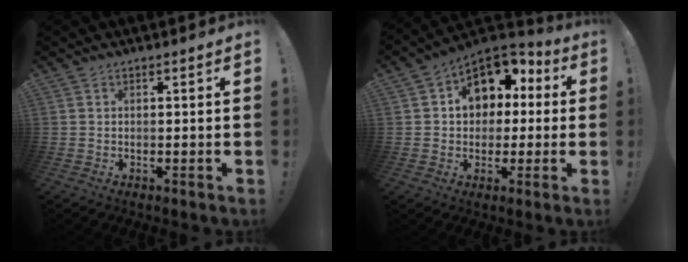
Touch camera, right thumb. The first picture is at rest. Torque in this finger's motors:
{"motor_torque": [1.60, 2.74, 0.65, -0.51, 0.21]}